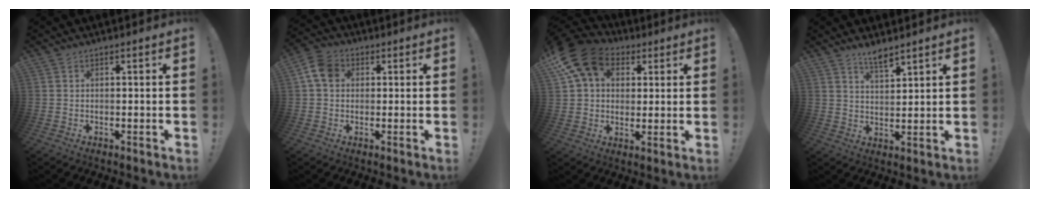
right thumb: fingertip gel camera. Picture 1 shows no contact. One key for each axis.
{"total": 7.6, "fx": 1.7, "fy": 5.8, "fz": 4.6, "tx": -0.084, "ty": 0.010, "tz": 0.037}
{"total": 16.1, "fx": 6.8, "fy": 11.8, "fz": 8.7, "tx": -0.154, "ty": -0.019, "tz": 0.132}
{"total": 5.6, "fx": 4.8, "fy": 1.3, "fz": 2.5, "tx": -0.038, "ty": -0.033, "tz": 0.083}